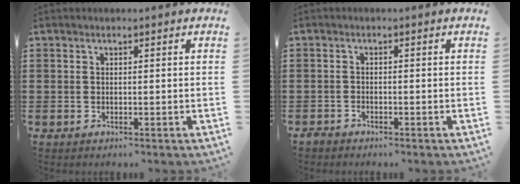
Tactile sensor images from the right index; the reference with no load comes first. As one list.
[{"total": 1.1, "force": [-1.1, 0.3, 0.1], "torque": [-0.004, -0.001, -0.023]}]